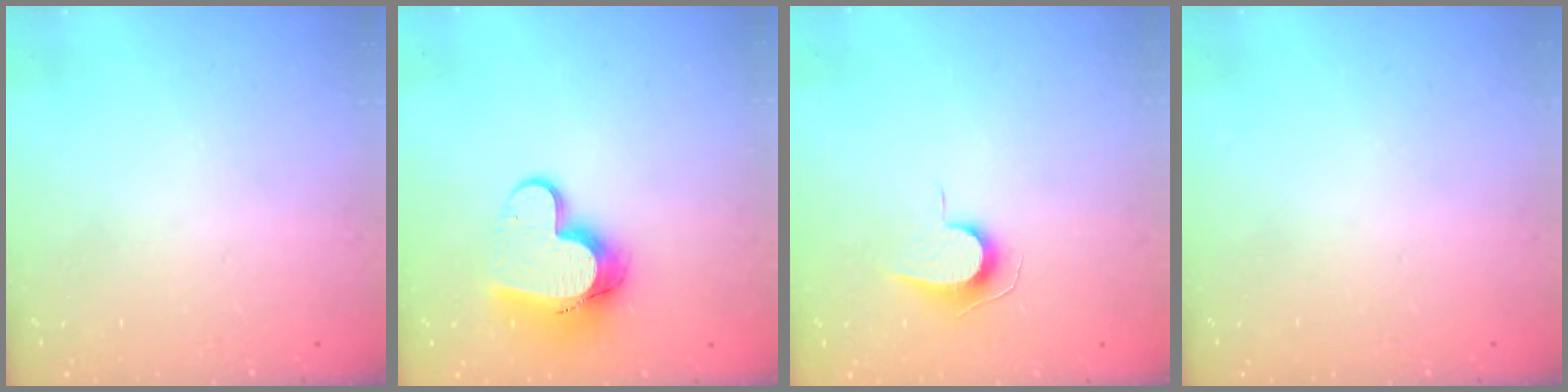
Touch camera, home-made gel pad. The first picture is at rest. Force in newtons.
{"total": 11.5, "press": 11.4, "slide": 1.2}
{"total": 7.0, "press": 7.0, "slide": 0.7}
{"total": 0.0}